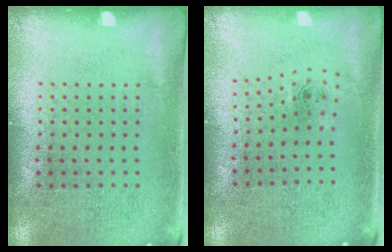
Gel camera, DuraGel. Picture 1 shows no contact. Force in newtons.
{"total": 0.8, "press": 0.3, "slide": 0.7}